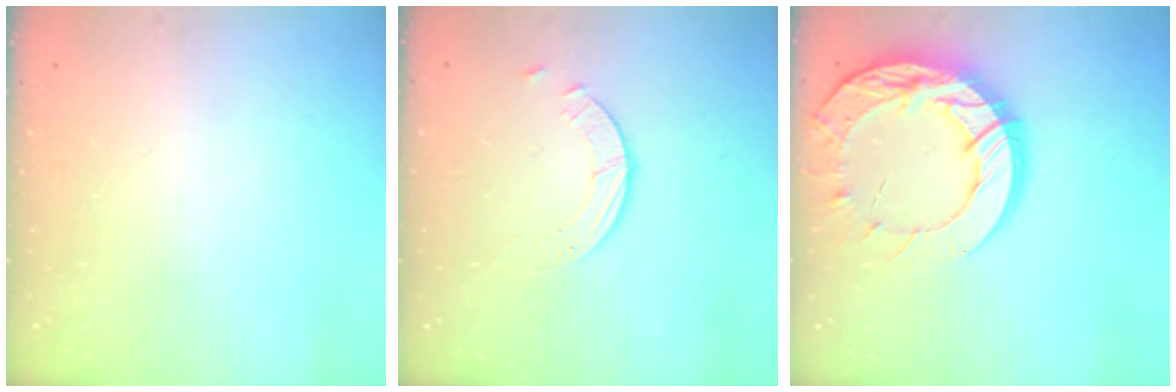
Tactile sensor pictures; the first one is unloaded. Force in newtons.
{"total": 1.8, "press": 1.8, "slide": 0.2}
{"total": 21.2, "press": 21.1, "slide": 2.1}